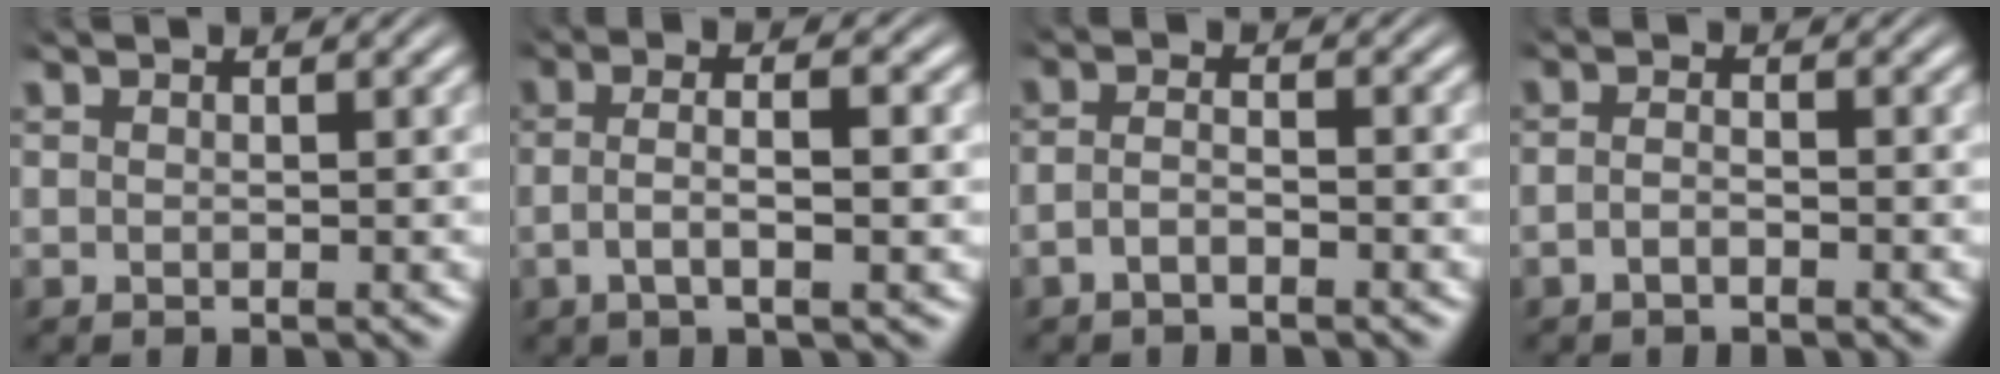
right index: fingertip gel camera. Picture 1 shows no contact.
{"total": 3.8, "force": [-0.7, 0.9, 3.6], "torque": [-0.069, -0.004, -0.013]}
{"total": 2.2, "force": [-1.6, 0.5, 1.3], "torque": [-0.029, -0.008, -0.027]}
{"total": 1.5, "force": [-1.2, 0.1, 0.9], "torque": [-0.016, -0.003, -0.022]}